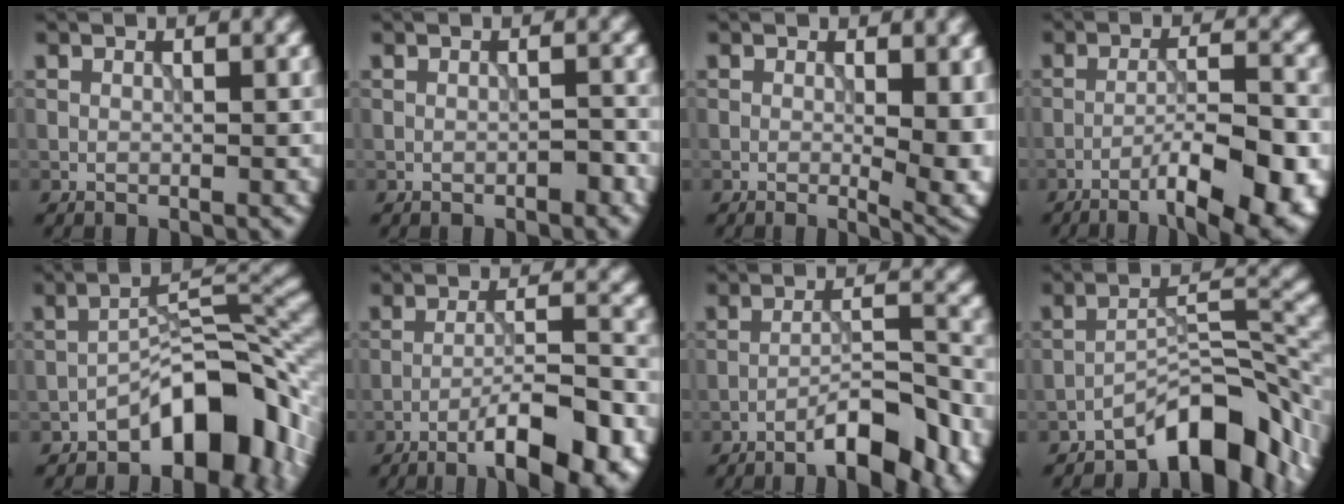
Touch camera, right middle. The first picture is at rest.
{"total": 1.0, "force": [-0.6, 0.4, 0.7], "torque": [-0.010, 0.002, -0.008]}
{"total": 6.0, "force": [-0.2, 2.3, 5.5], "torque": [-0.066, -0.011, 0.001]}
{"total": 10.0, "force": [-5.6, 2.3, 7.9], "torque": [-0.122, 0.006, -0.075]}
{"total": 9.2, "force": [-5.0, 3.9, 6.6], "torque": [-0.071, 0.025, -0.086]}
{"total": 8.7, "force": [-5.1, 1.6, 6.8], "torque": [-0.102, 0.012, -0.074]}
{"total": 7.1, "force": [-4.5, 1.7, 5.2], "torque": [-0.077, 0.011, -0.067]}
{"total": 8.2, "force": [-5.7, 2.5, 5.3], "torque": [-0.066, 0.015, -0.097]}